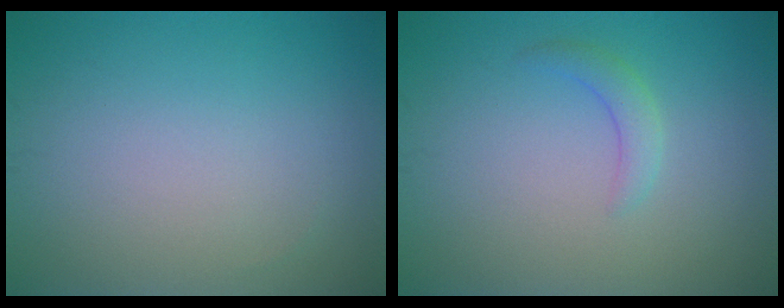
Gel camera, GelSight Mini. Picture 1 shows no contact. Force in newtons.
{"total": 1.6, "press": 1.6, "slide": 0.1}